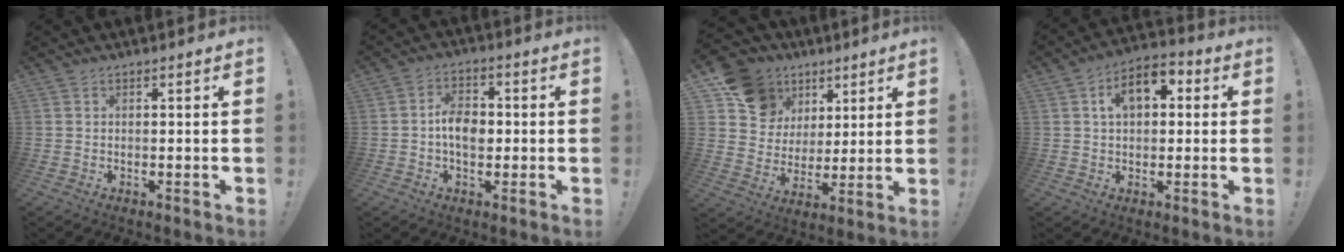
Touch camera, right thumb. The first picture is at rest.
{"total": 7.4, "force": [-0.9, 5.3, 5.1], "torque": [-0.073, 0.012, -0.018]}
{"total": 14.4, "force": [7.6, 11.4, 4.5], "torque": [-0.069, -0.040, 0.161]}
{"total": 9.3, "force": [2.5, 5.9, 6.7], "torque": [-0.096, 0.003, 0.044]}